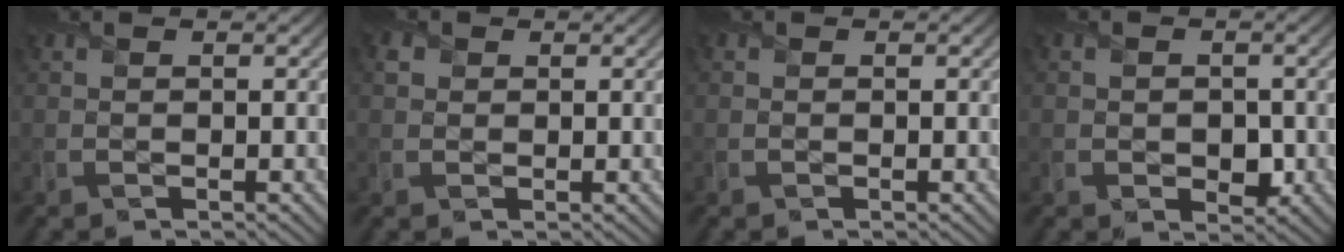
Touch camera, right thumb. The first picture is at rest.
{"total": 1.4, "force": [0.5, 1.3, 0.3], "torque": [-0.005, -0.001, 0.005]}
{"total": 0.0}
{"total": 2.8, "force": [-0.5, 2.3, 1.5], "torque": [-0.024, -0.010, -0.013]}